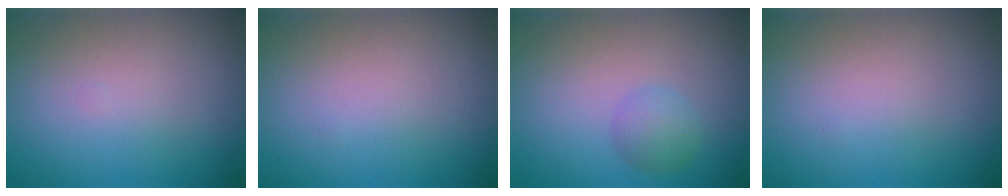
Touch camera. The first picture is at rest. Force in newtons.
{"total": 0.0}
{"total": 2.1, "press": 2.1, "slide": 0.1}
{"total": 0.0}